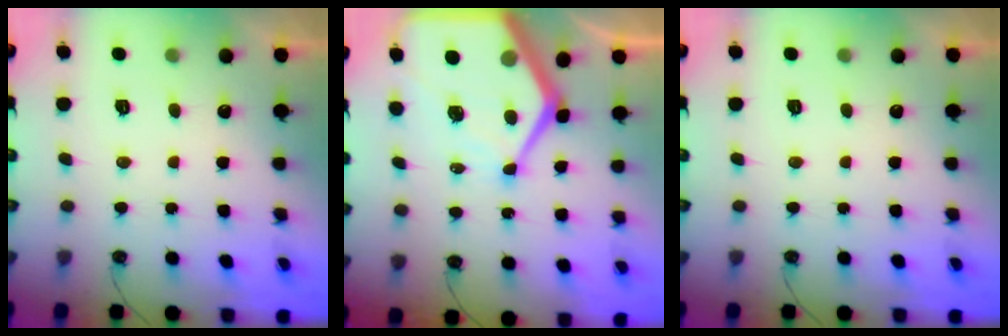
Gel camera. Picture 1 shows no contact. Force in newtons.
{"total": 19.4, "press": 19.3, "slide": 2.0}
{"total": 0.0}